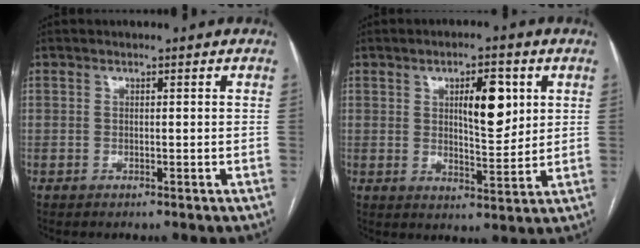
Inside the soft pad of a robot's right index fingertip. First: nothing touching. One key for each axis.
{"total": 7.9, "fx": 2.6, "fy": 2.6, "fz": 7.0, "tx": -0.108, "ty": 0.001, "tz": 0.043}